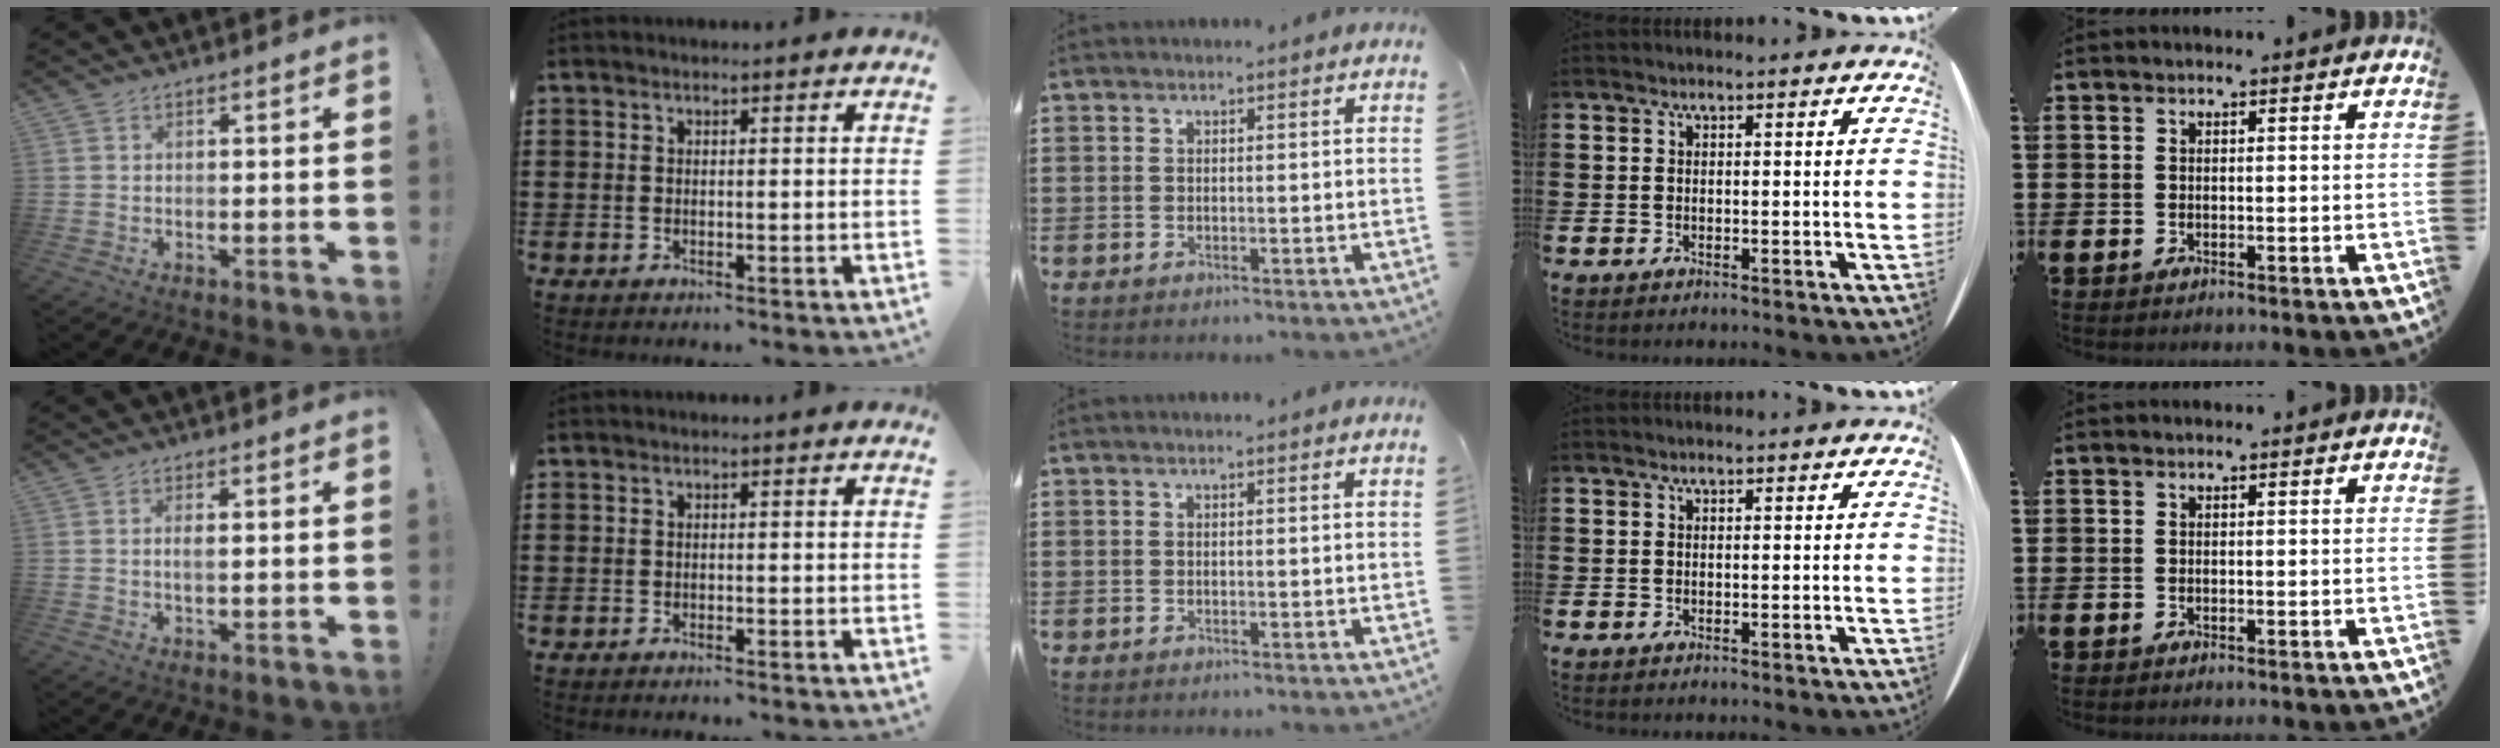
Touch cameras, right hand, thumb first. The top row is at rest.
{"thumb": {"total": 1.8, "force": [0.1, 0.5, 1.8], "torque": [-0.024, -0.004, -0.001]}, "index": {"total": 0.6, "force": [-0.6, 0.0, 0.1], "torque": [-0.003, -0.001, -0.012]}}